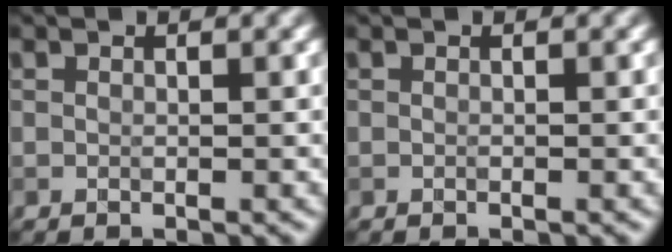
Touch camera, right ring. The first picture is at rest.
{"total": 0.0}